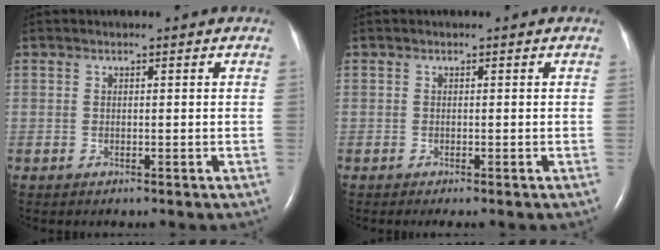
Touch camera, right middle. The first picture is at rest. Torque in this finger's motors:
{"motor_torque": [0.28, -0.19, -0.03, 0.01]}